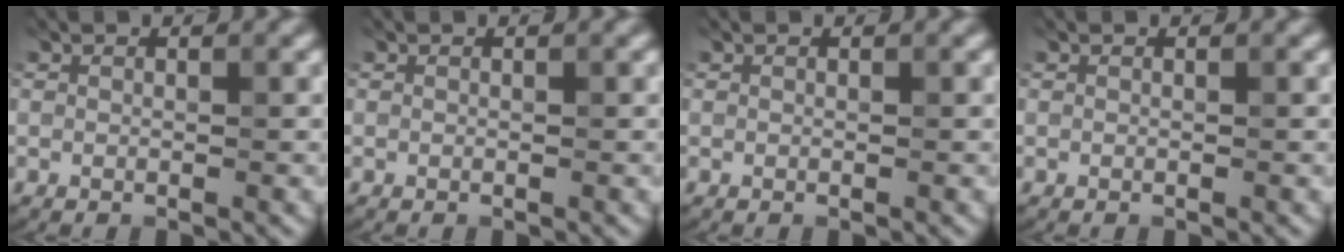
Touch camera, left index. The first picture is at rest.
{"total": 0.0}
{"total": 0.0}
{"total": 0.0}